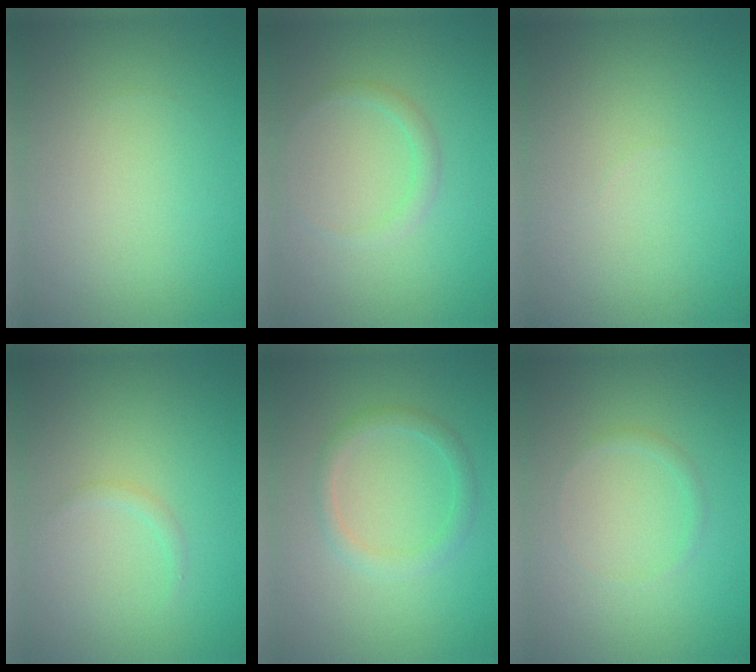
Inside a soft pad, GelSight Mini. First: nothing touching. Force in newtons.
{"total": 1.2, "press": 1.2, "slide": 0.0}
{"total": 0.0}
{"total": 0.7, "press": 0.7, "slide": 0.1}
{"total": 1.9, "press": 1.9, "slide": 0.1}
{"total": 0.7, "press": 0.7, "slide": 0.0}